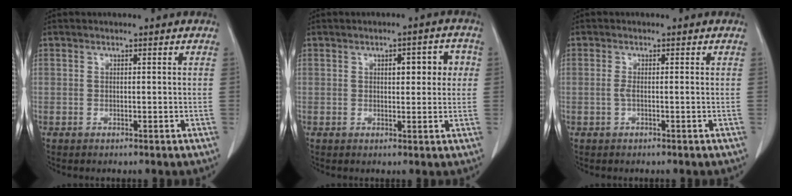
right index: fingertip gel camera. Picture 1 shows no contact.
{"total": 4.9, "force": [1.1, 1.9, 4.3], "torque": [-0.054, 0.016, 0.014]}
{"total": 1.1, "force": [-0.2, 0.1, 1.1], "torque": [-0.020, 0.002, -0.004]}